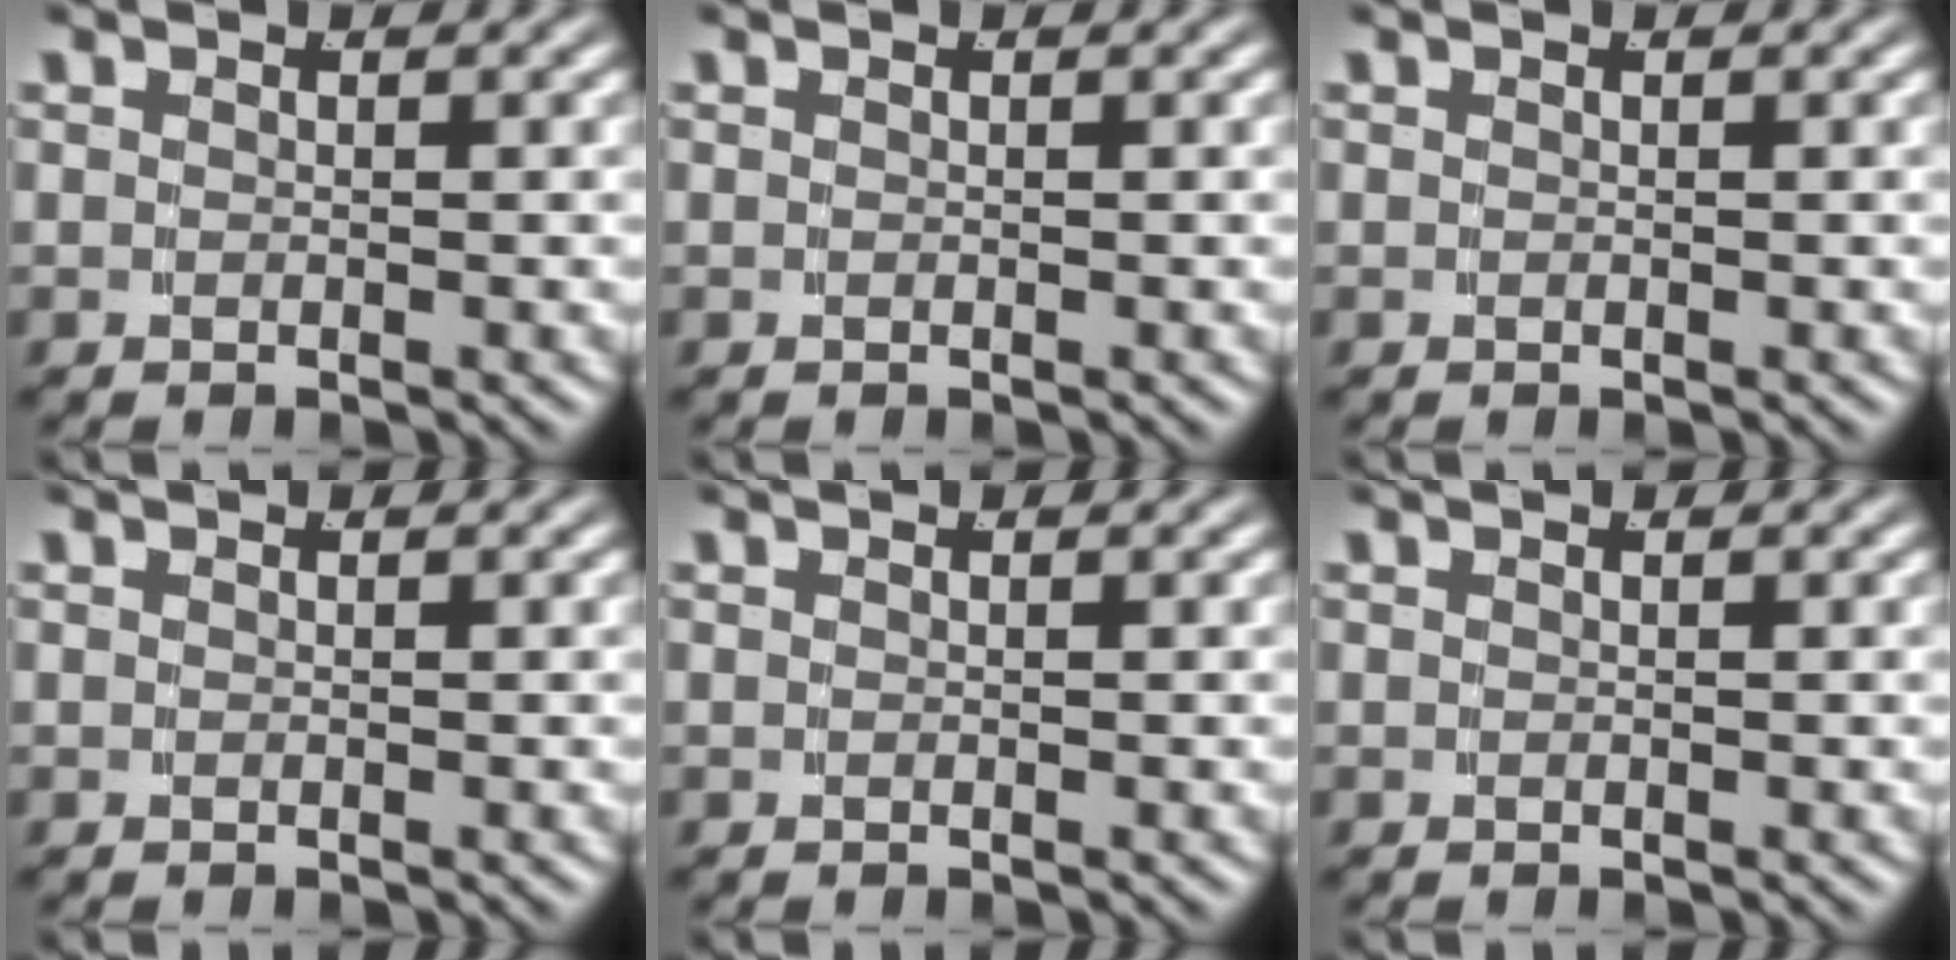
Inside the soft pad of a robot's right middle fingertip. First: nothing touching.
{"total": 0.0}
{"total": 0.0}
{"total": 0.0}
{"total": 0.0}
{"total": 0.0}